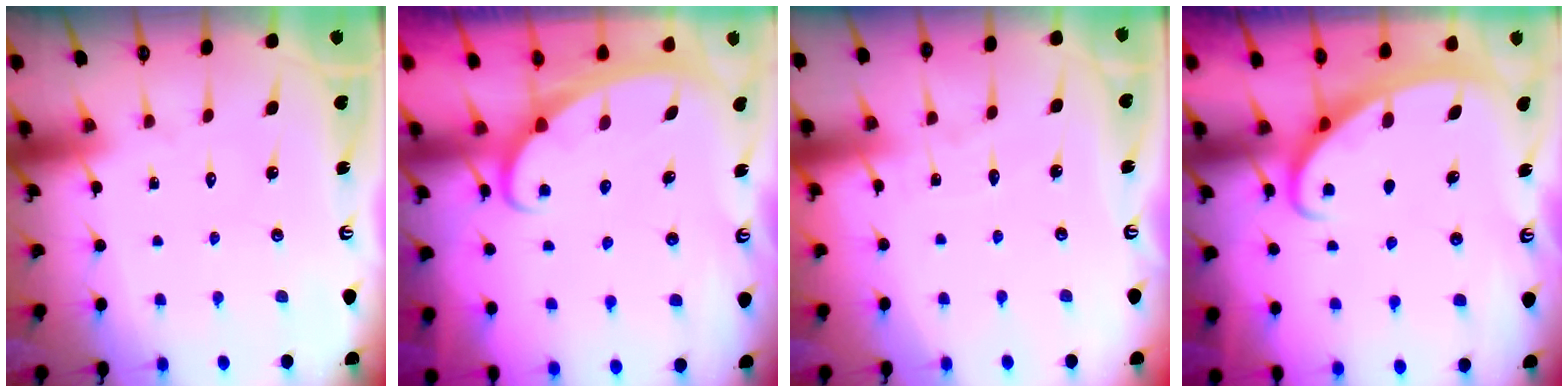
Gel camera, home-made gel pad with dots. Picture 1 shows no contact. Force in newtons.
{"total": 2.3, "press": 2.3, "slide": 0.3}
{"total": 3.0, "press": 3.0, "slide": 0.3}
{"total": 2.6, "press": 2.6, "slide": 0.4}